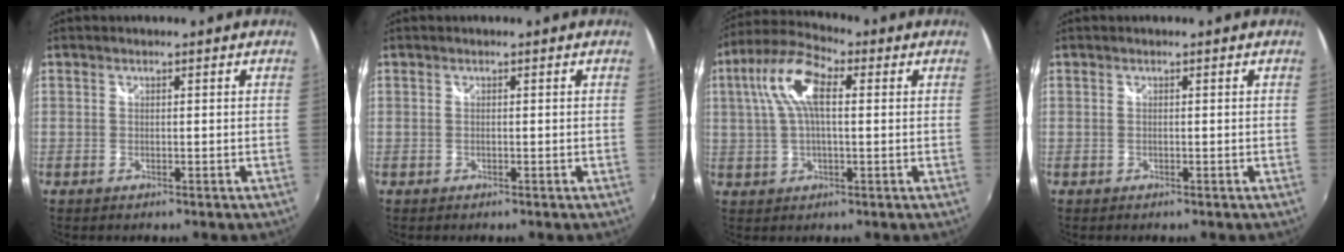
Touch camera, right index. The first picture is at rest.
{"total": 0.0}
{"total": 10.9, "force": [2.6, 4.6, 9.6], "torque": [-0.197, 0.028, 0.041]}
{"total": 0.0}